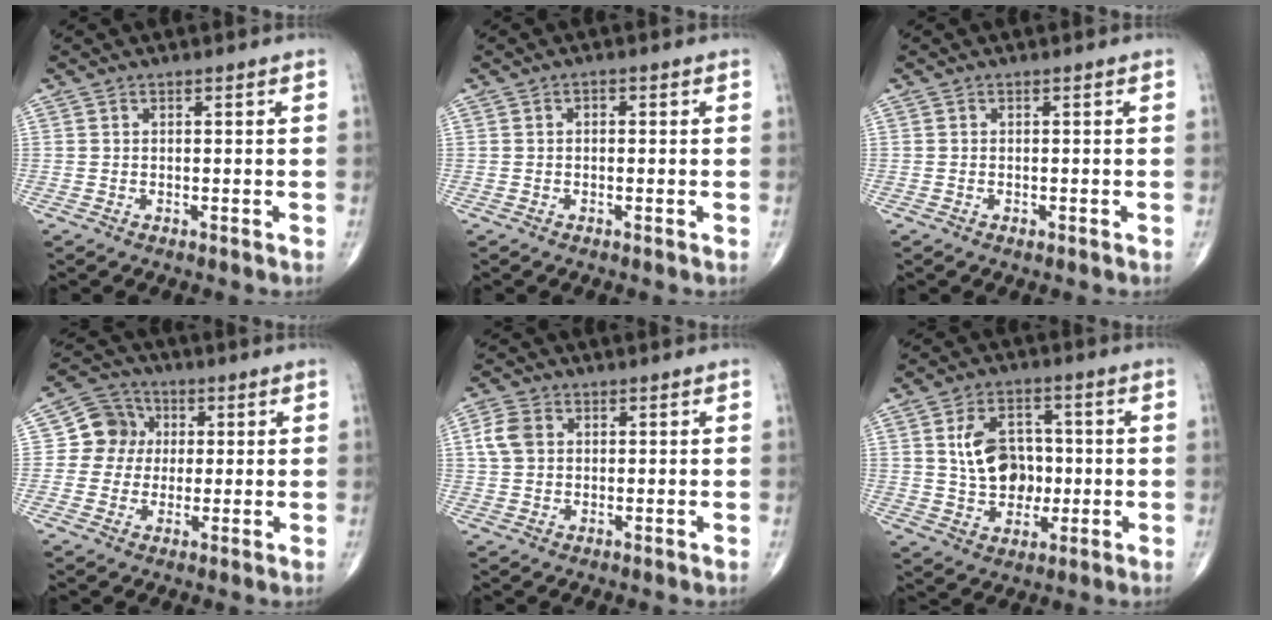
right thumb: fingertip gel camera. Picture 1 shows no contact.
{"total": 1.0, "force": [0.1, 0.6, 0.7], "torque": [-0.005, 0.003, -0.004]}
{"total": 0.6, "force": [-0.3, 0.4, 0.3], "torque": [-0.004, 0.000, -0.003]}
{"total": 7.8, "force": [1.0, 7.3, 2.4], "torque": [-0.002, 0.009, 0.006]}
{"total": 4.8, "force": [1.0, 3.7, 2.9], "torque": [-0.057, 0.007, 0.016]}
{"total": 11.3, "force": [0.8, 8.5, 7.5], "torque": [-0.098, 0.007, 0.018]}